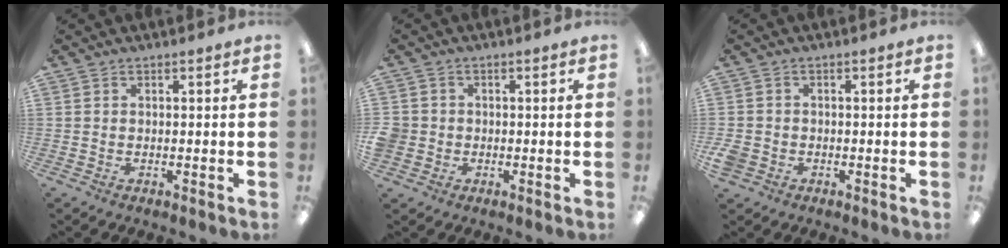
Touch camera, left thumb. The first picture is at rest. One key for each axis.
{"total": 3.3, "fx": -0.5, "fy": 3.2, "fz": 0.7, "tx": -0.013, "ty": 0.005, "tz": -0.008}
{"total": 2.7, "fx": -1.4, "fy": 2.2, "fz": 0.7, "tx": -0.017, "ty": 0.002, "tz": -0.026}